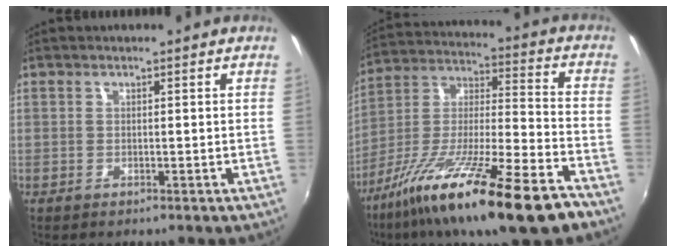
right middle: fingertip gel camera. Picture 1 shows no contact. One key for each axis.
{"total": 25.1, "fx": -16.1, "fy": 4.0, "fz": 18.8, "tx": -0.326, "ty": -0.050, "tz": -0.272}